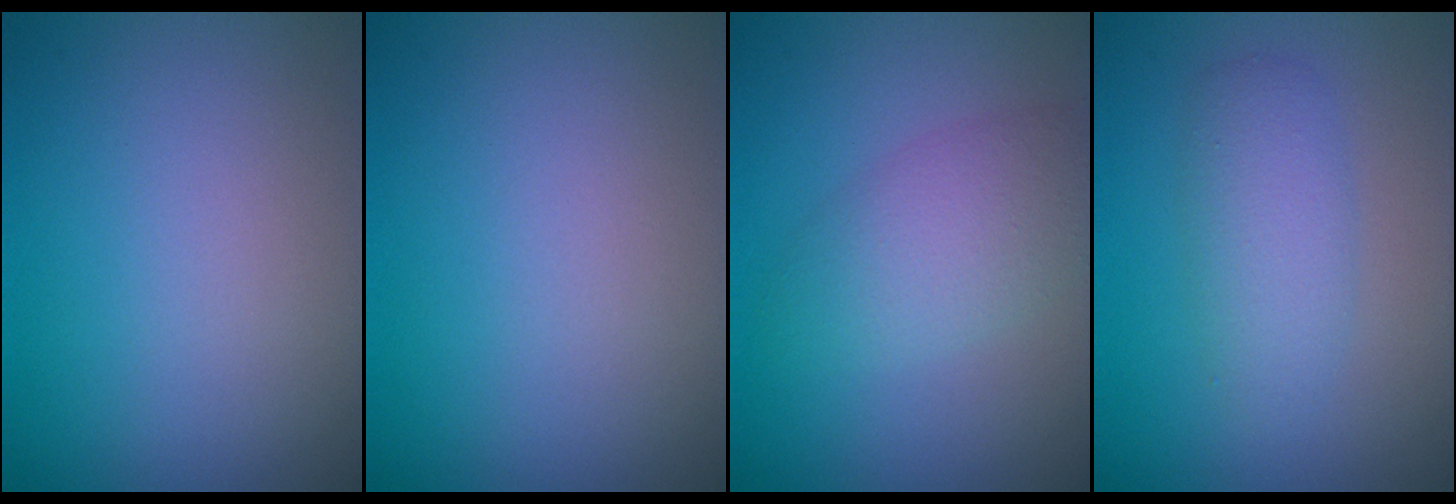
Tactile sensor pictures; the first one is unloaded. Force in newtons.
{"total": 0.0}
{"total": 3.8, "press": 3.8, "slide": 0.1}
{"total": 2.9, "press": 2.9, "slide": 0.1}